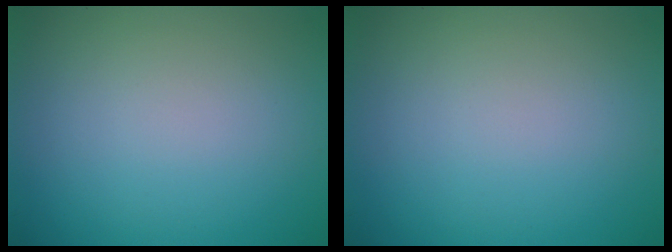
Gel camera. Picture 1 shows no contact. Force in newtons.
{"total": 0.0}